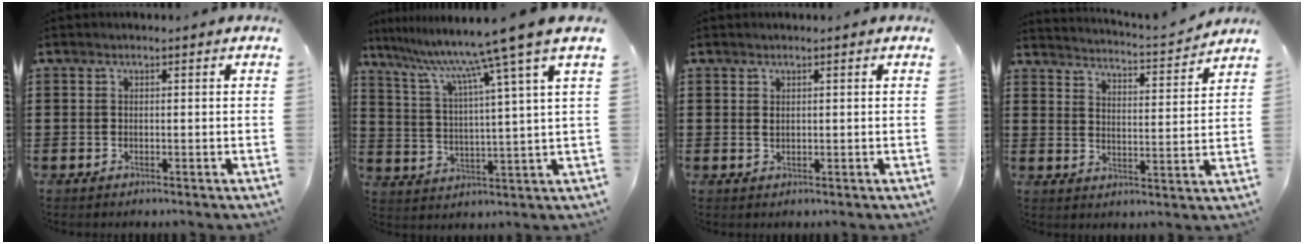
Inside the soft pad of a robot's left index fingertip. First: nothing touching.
{"total": 10.4, "force": [8.3, -1.7, 6.1], "torque": [-0.154, -0.051, 0.125]}
{"total": 1.3, "force": [0.6, 0.6, 0.9], "torque": [-0.021, 0.004, 0.010]}
{"total": 3.2, "force": [3.1, -0.6, 0.3], "torque": [-0.025, -0.030, 0.046]}